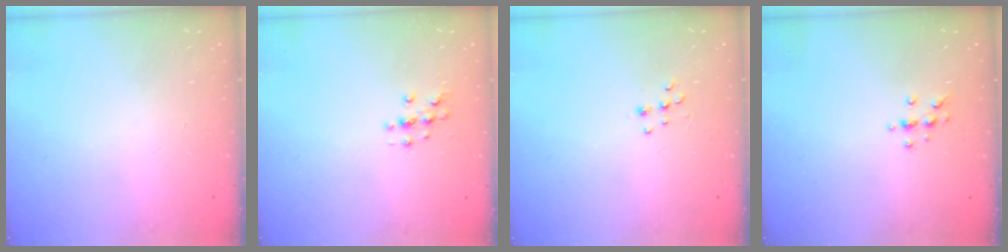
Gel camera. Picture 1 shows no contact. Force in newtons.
{"total": 2.0, "press": 2.0, "slide": 0.2}
{"total": 5.3, "press": 5.2, "slide": 0.7}
{"total": 5.6, "press": 5.5, "slide": 0.7}